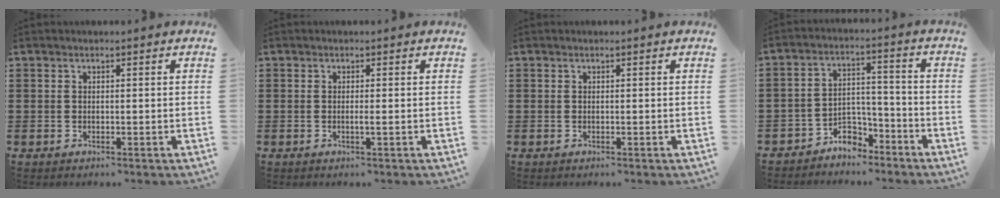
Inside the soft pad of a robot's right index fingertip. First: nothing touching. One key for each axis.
{"total": 0.8, "fx": -0.2, "fy": -0.1, "fz": 0.7, "tx": -0.013, "ty": -0.005, "tz": -0.003}
{"total": 0.0}
{"total": 4.6, "fx": -4.1, "fy": 2.2, "fz": 0.5, "tx": -0.017, "ty": 0.010, "tz": -0.084}